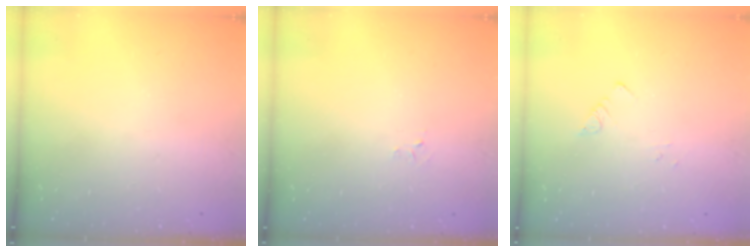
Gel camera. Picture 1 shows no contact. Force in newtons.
{"total": 2.6, "press": 2.6, "slide": 0.4}
{"total": 1.8, "press": 1.8, "slide": 0.2}